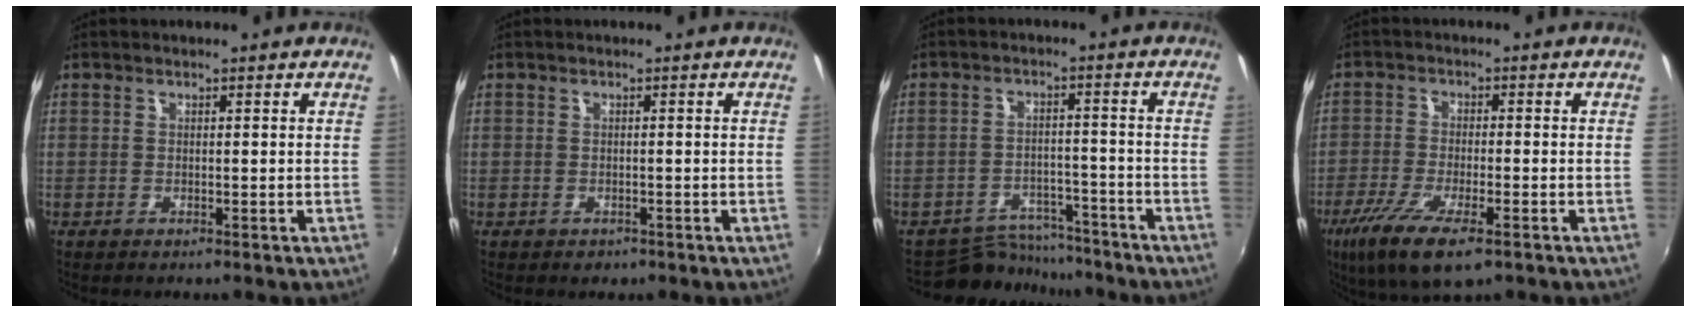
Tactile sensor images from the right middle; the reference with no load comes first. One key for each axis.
{"total": 1.3, "fx": -0.8, "fy": 1.1, "fz": 0.3, "tx": -0.008, "ty": -0.003, "tz": -0.008}
{"total": 8.6, "fx": -8.0, "fy": 3.0, "fz": 0.4, "tx": -0.024, "ty": 0.013, "tz": -0.121}
{"total": 11.3, "fx": -6.7, "fy": 3.2, "fz": 8.5, "tx": -0.186, "ty": -0.041, "tz": -0.123}